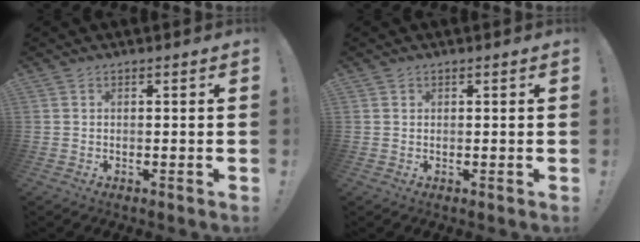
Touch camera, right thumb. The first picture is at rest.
{"total": 0.7, "force": [0.3, 0.4, -0.5], "torque": [0.013, -0.001, 0.004]}